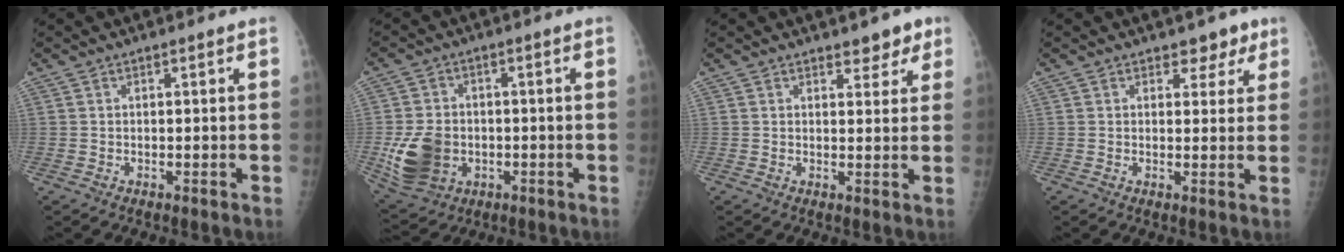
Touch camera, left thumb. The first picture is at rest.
{"total": 11.1, "force": [-2.0, 8.6, 6.7], "torque": [-0.116, 0.002, -0.024]}
{"total": 3.7, "force": [2.7, 1.9, 1.7], "torque": [0.006, -0.013, 0.034]}
{"total": 3.5, "force": [2.4, 2.3, 1.2], "torque": [0.016, -0.011, 0.028]}